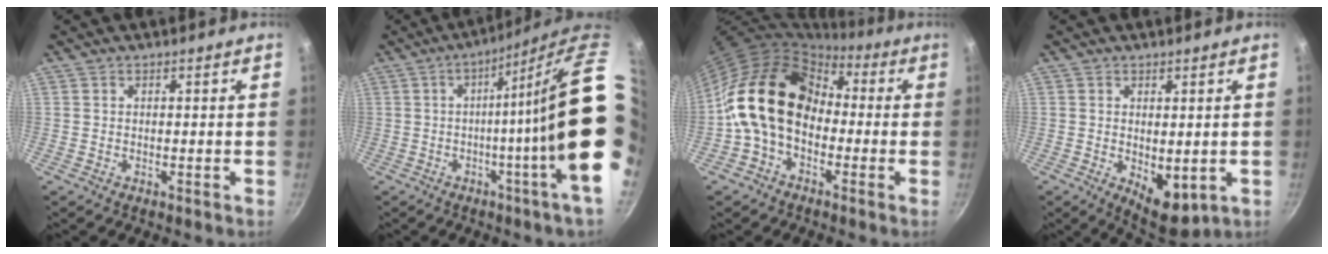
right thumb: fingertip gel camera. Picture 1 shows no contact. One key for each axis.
{"total": 17.8, "fx": 1.7, "fy": 0.0, "fz": 17.8, "tx": -0.235, "ty": -0.027, "tz": 0.010}
{"total": 16.5, "fx": -1.1, "fy": 12.2, "fz": 11.1, "tx": -0.171, "ty": 0.044, "tz": -0.038}
{"total": 7.4, "fx": -0.8, "fy": 3.7, "fz": 6.4, "tx": -0.074, "ty": -0.017, "tz": 0.001}